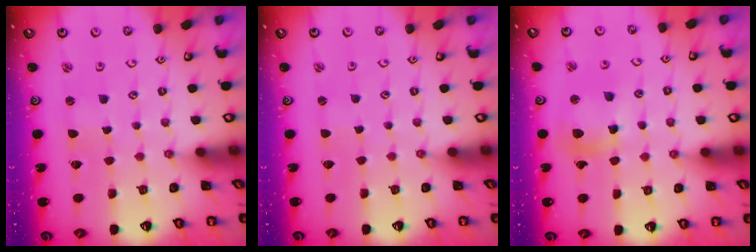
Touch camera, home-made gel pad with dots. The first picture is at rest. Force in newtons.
{"total": 0.9, "press": 0.8, "slide": 0.1}
{"total": 12.3, "press": 12.2, "slide": 1.8}